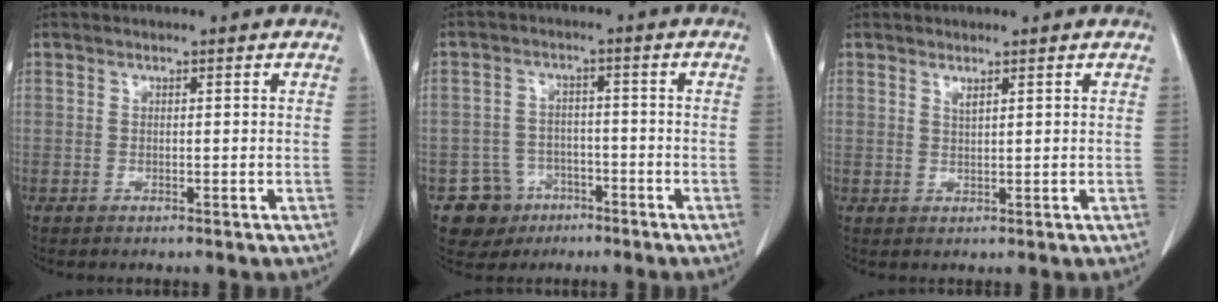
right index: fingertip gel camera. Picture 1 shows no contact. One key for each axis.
{"total": 6.4, "fx": -3.4, "fy": 5.4, "fz": 0.4, "tx": -0.006, "ty": 0.011, "tz": -0.048}
{"total": 0.9, "fx": 0.7, "fy": 0.0, "fz": 0.6, "tx": -0.013, "ty": -0.004, "tz": 0.015}